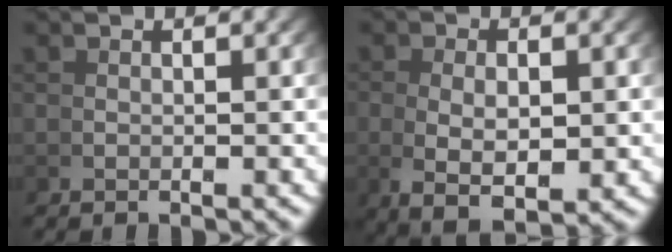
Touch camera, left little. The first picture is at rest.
{"total": 6.0, "force": [-1.2, 3.3, 4.8], "torque": [-0.094, -0.022, -0.006]}